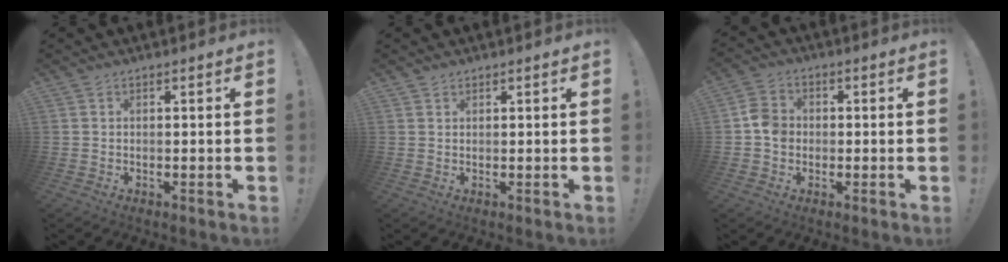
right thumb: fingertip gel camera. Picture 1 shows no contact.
{"total": 1.0, "force": [0.8, 0.5, 0.1], "torque": [0.003, -0.002, 0.015]}
{"total": 6.6, "force": [-0.9, 5.6, 3.4], "torque": [-0.054, 0.020, -0.013]}